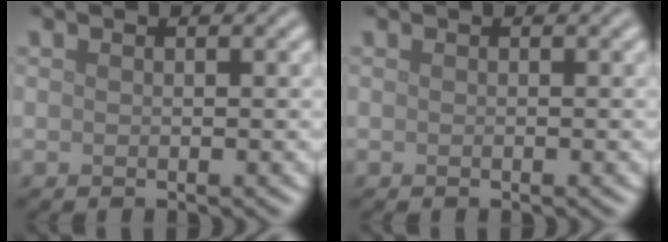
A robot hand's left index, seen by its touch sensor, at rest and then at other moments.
{"total": 0.0}